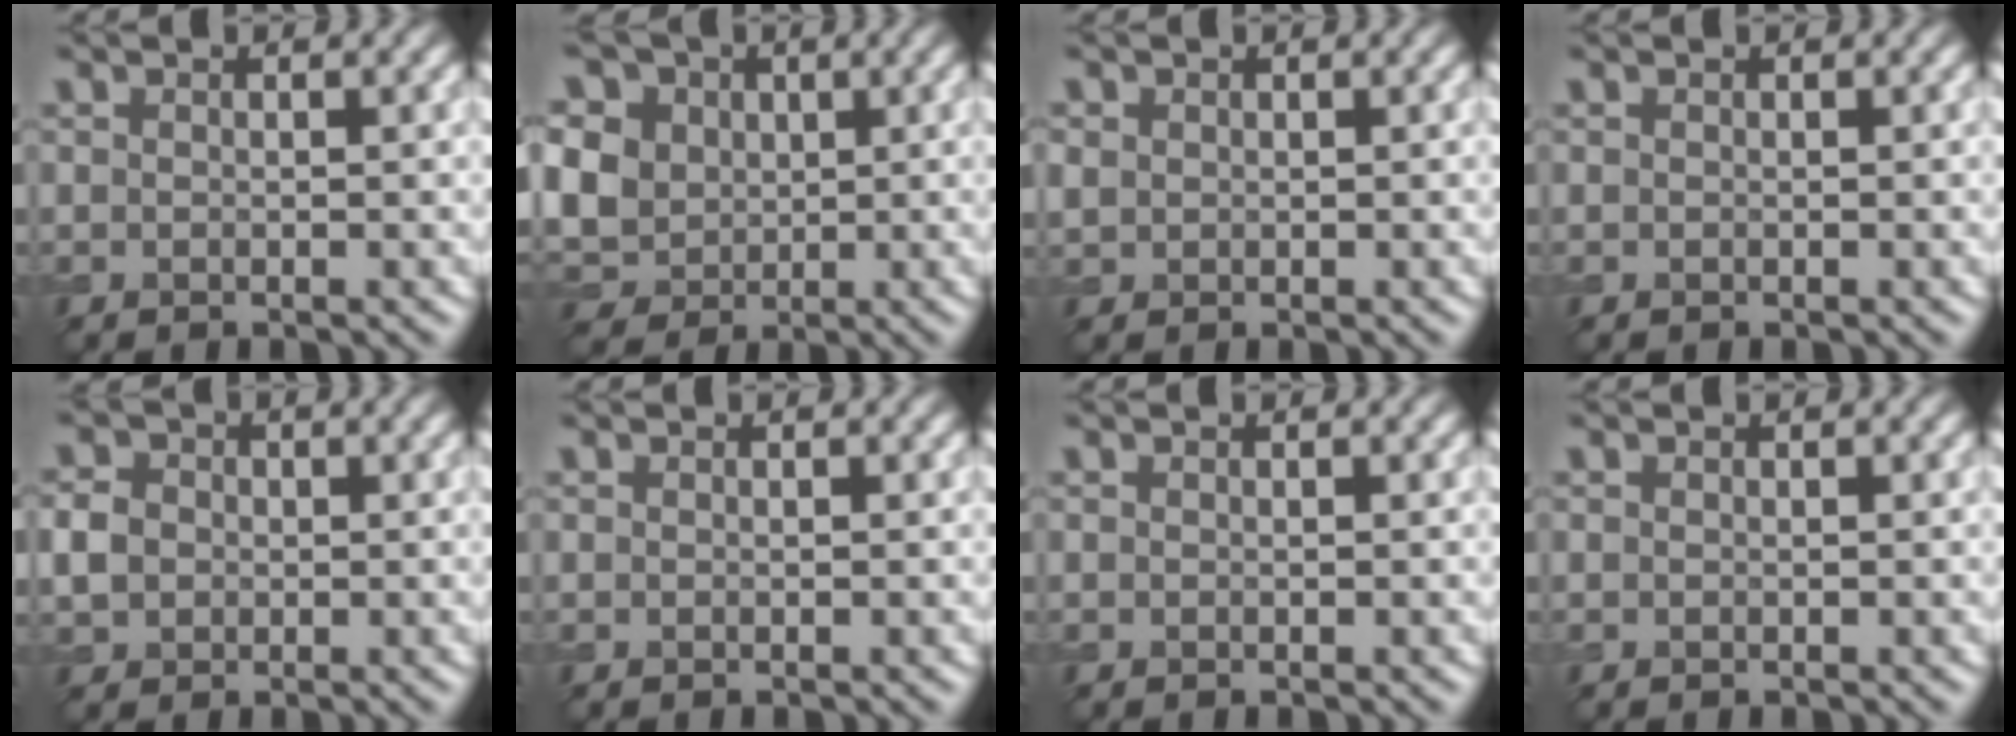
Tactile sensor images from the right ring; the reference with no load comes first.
{"total": 12.6, "force": [3.6, 10.5, 6.0], "torque": [-0.160, 0.018, 0.051]}
{"total": 0.6, "force": [0.3, 0.6, 0.0], "torque": [0.001, -0.001, 0.007]}
{"total": 0.0}
{"total": 2.3, "force": [-0.1, 2.1, 1.0], "torque": [-0.021, 0.001, -0.005]}
{"total": 0.0}
{"total": 0.0}
{"total": 0.0}